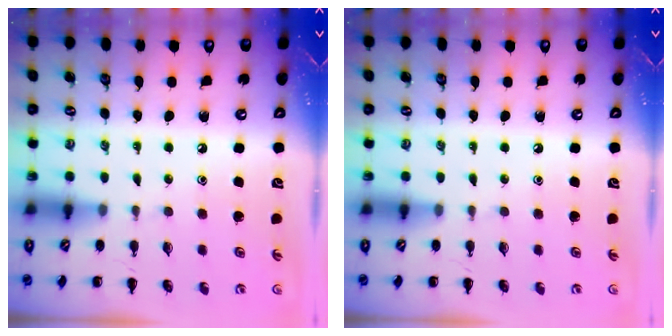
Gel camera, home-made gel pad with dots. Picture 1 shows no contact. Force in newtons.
{"total": 0.0}